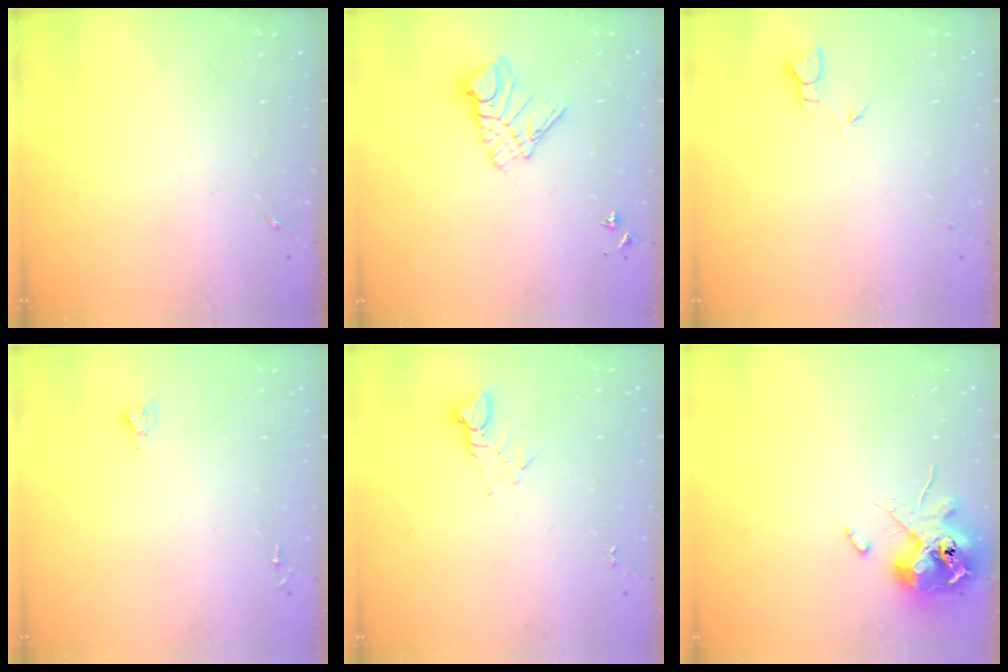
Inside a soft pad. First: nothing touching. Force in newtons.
{"total": 10.6, "press": 10.5, "slide": 1.1}
{"total": 1.8, "press": 1.8, "slide": 0.0}
{"total": 2.7, "press": 2.7, "slide": 0.0}
{"total": 3.1, "press": 3.1, "slide": 0.3}
{"total": 12.4, "press": 12.2, "slide": 2.1}